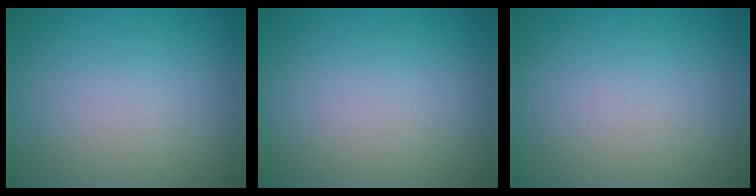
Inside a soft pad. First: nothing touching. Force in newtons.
{"total": 0.0}
{"total": 0.0}